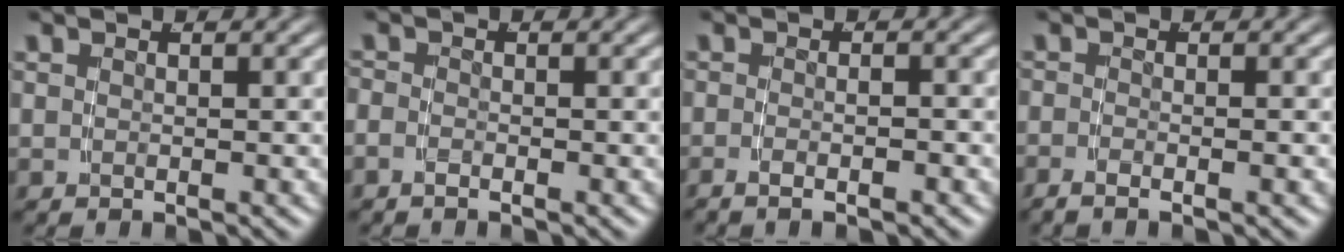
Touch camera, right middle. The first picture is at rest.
{"total": 1.0, "force": [-0.8, 0.5, 0.3], "torque": [-0.012, -0.006, -0.017]}
{"total": 2.0, "force": [-1.7, 0.3, 1.0], "torque": [-0.020, 0.001, -0.030]}
{"total": 1.4, "force": [-1.2, 0.0, 0.7], "torque": [-0.017, -0.005, -0.021]}